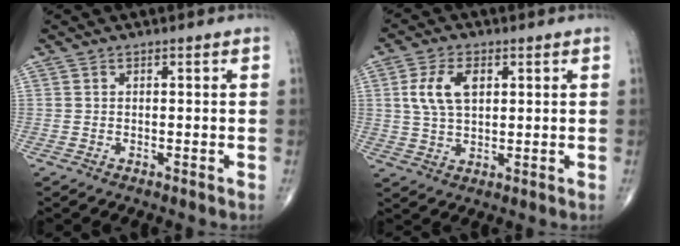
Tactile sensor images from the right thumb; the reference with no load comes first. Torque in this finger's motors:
{"motor_torque": [0.06, 0.10, 0.41, 0.17, 0.20]}